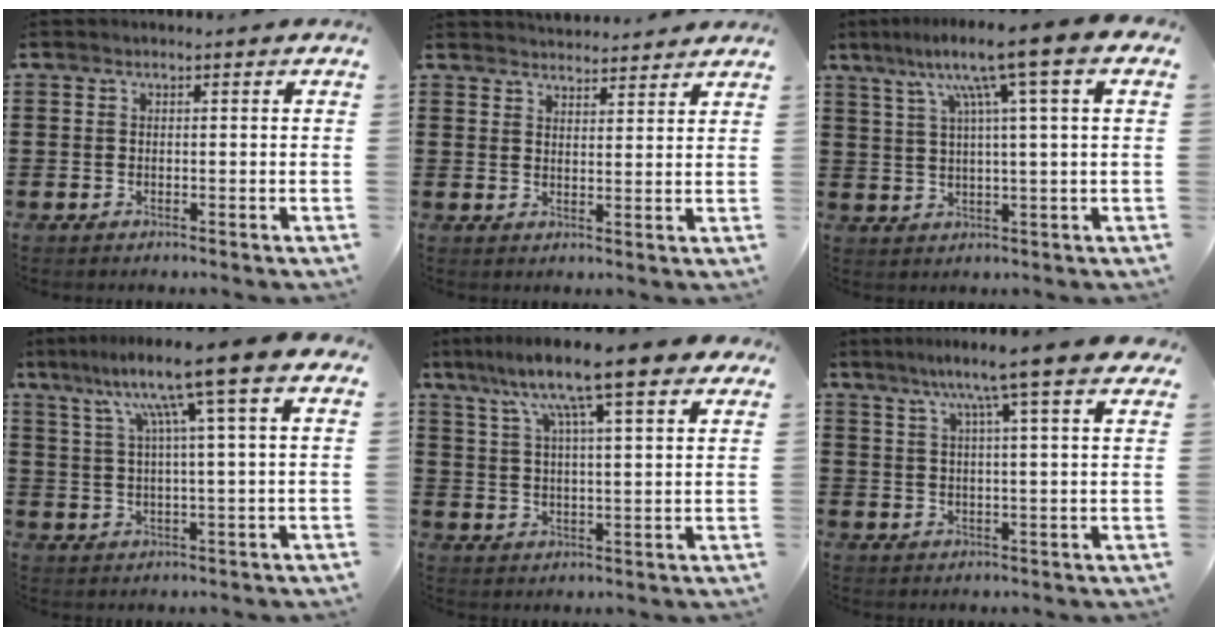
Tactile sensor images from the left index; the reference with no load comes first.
{"total": 3.2, "force": [3.2, 0.2, -0.1], "torque": [-0.007, -0.010, 0.059]}
{"total": 9.8, "force": [4.5, -0.1, 8.7], "torque": [-0.179, -0.004, 0.069]}
{"total": 11.0, "force": [6.0, -0.2, 9.3], "torque": [-0.185, -0.010, 0.092]}
{"total": 11.7, "force": [8.3, 1.8, 8.0], "torque": [-0.163, -0.021, 0.137]}
{"total": 8.1, "force": [5.8, -0.1, 5.6], "torque": [-0.120, -0.017, 0.093]}